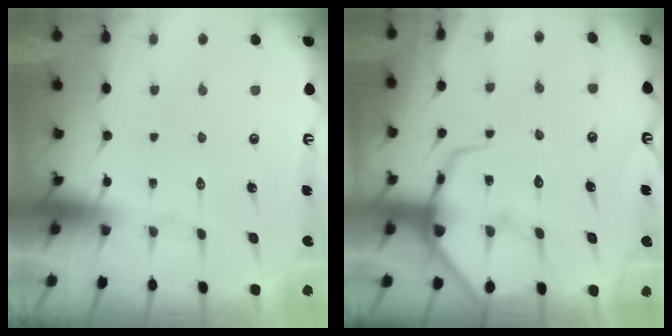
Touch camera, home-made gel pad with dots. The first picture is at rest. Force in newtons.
{"total": 11.8, "press": 11.8, "slide": 1.1}